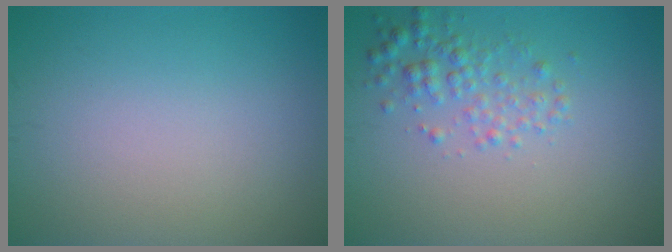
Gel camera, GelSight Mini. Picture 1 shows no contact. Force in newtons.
{"total": 2.5, "press": 2.5, "slide": 0.1}